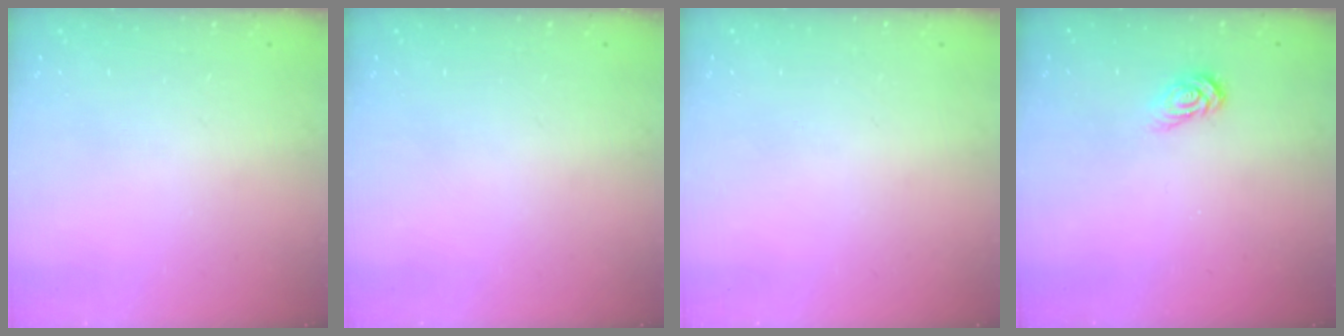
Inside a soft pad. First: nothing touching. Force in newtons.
{"total": 0.0}
{"total": 0.0}
{"total": 3.4, "press": 3.4, "slide": 0.3}